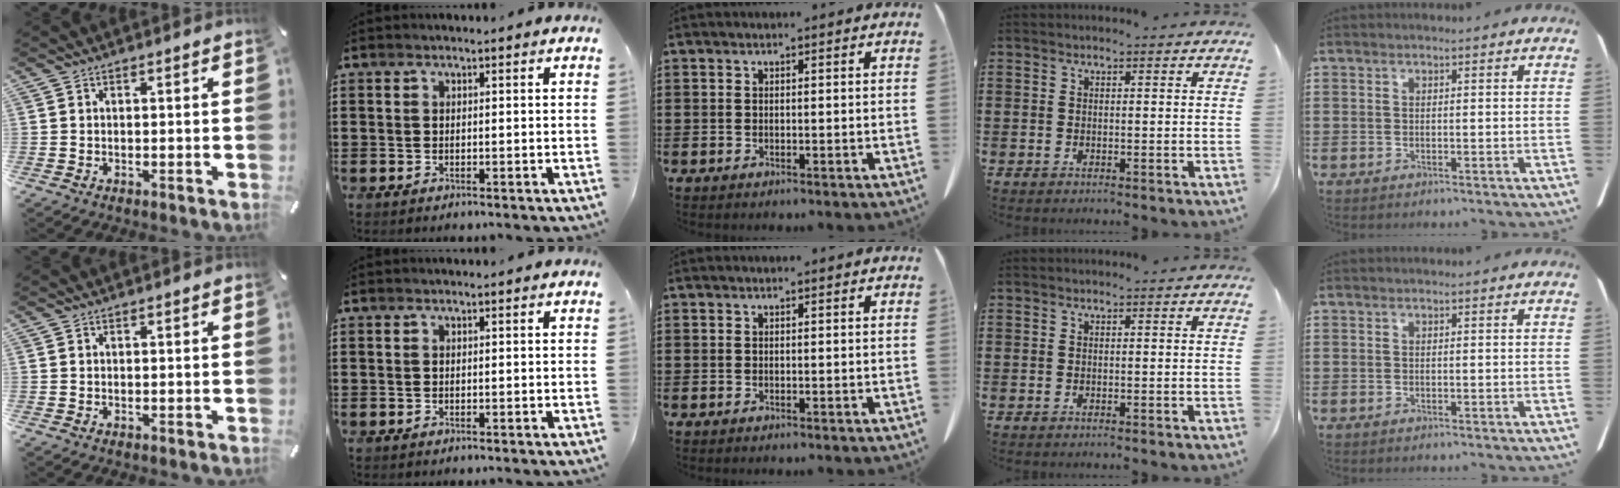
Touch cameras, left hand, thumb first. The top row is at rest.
{}